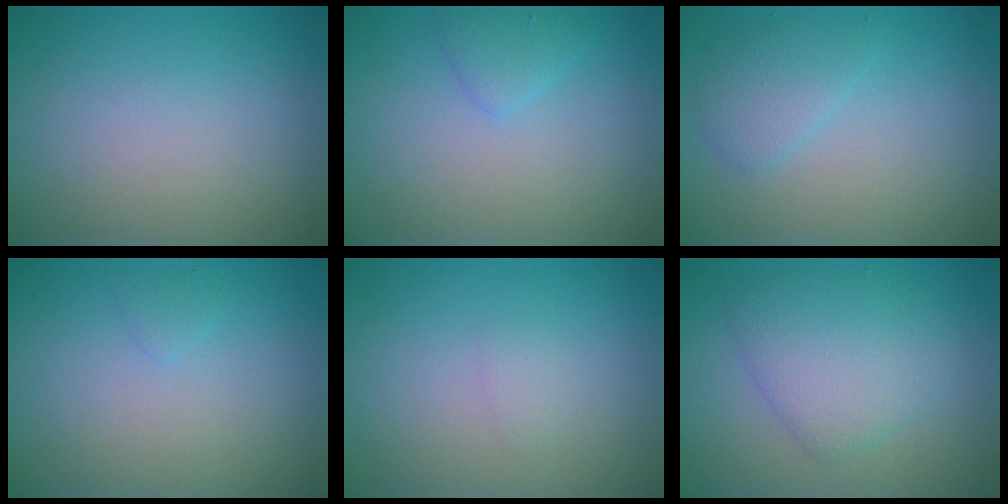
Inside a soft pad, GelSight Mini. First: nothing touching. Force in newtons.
{"total": 1.5, "press": 1.5, "slide": 0.1}
{"total": 2.0, "press": 2.0, "slide": 0.1}
{"total": 0.6, "press": 0.6, "slide": 0.1}
{"total": 0.7, "press": 0.7, "slide": 0.0}
{"total": 4.5, "press": 4.5, "slide": 0.1}